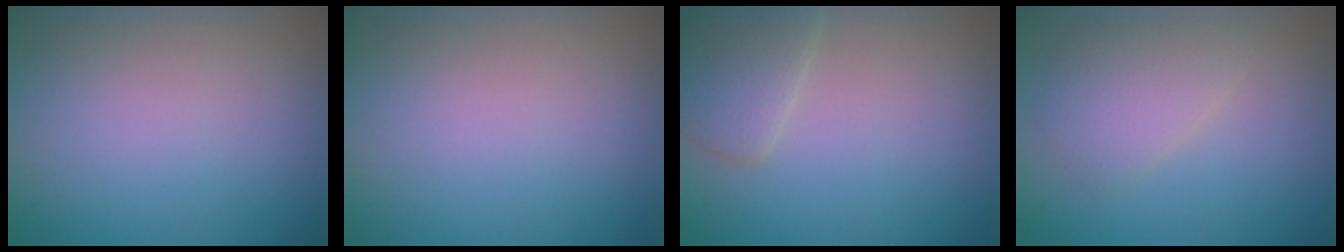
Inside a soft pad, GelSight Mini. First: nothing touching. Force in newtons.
{"total": 0.0}
{"total": 2.9, "press": 2.9, "slide": 0.2}
{"total": 2.9, "press": 2.9, "slide": 0.1}